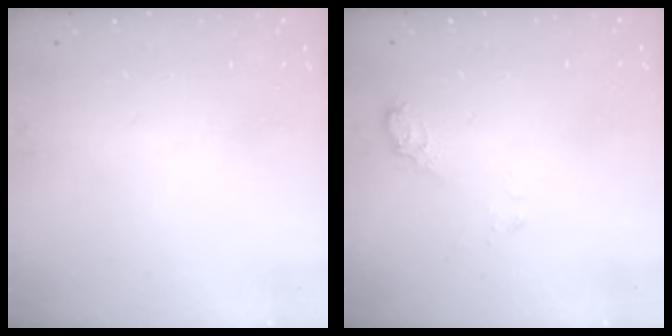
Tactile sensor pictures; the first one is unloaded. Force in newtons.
{"total": 6.7, "press": 6.5, "slide": 1.5}